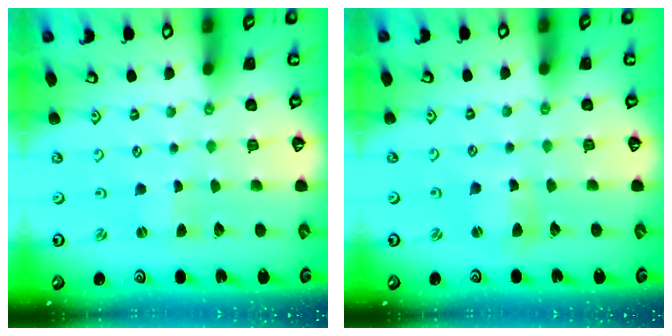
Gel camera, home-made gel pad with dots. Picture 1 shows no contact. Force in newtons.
{"total": 2.9, "press": 2.9, "slide": 0.3}